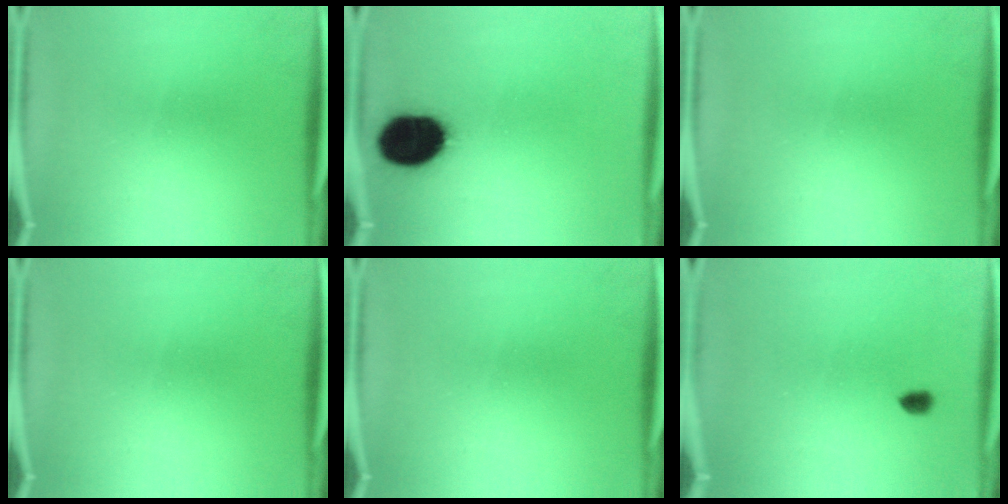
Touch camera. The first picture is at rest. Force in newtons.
{"total": 17.6}
{"total": 0.0}
{"total": 0.0}
{"total": 0.0}
{"total": 2.1}